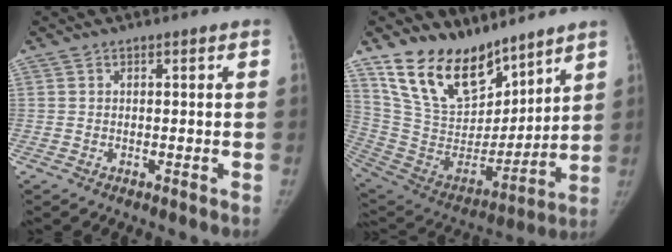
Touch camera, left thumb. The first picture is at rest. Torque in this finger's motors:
{"motor_torque": [1.15, -0.38, 1.45, -1.32, 0.40]}